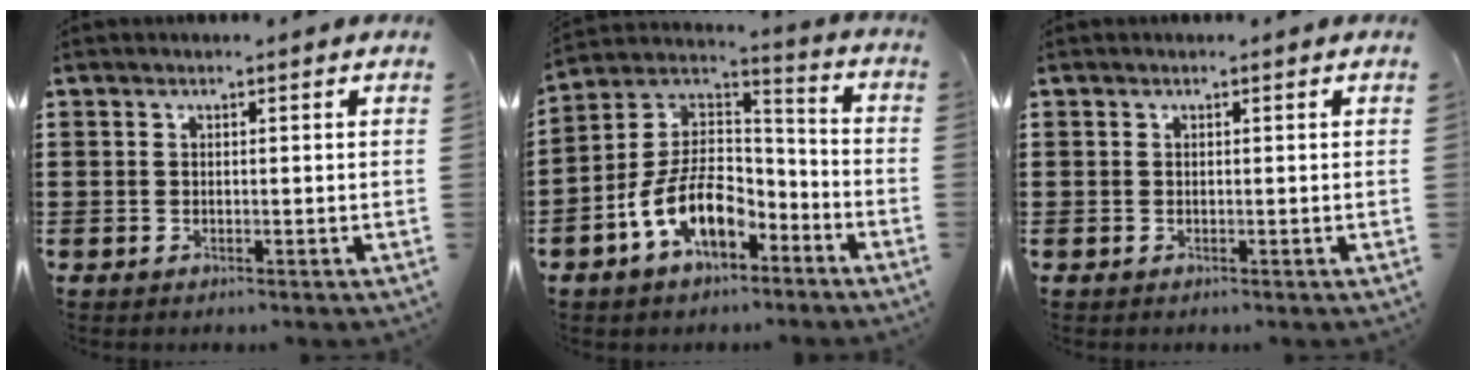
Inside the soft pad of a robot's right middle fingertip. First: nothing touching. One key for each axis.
{"total": 10.6, "fx": -5.9, "fy": 5.6, "fz": 6.8, "tx": -0.161, "ty": 0.007, "tz": -0.119}
{"total": 0.0}